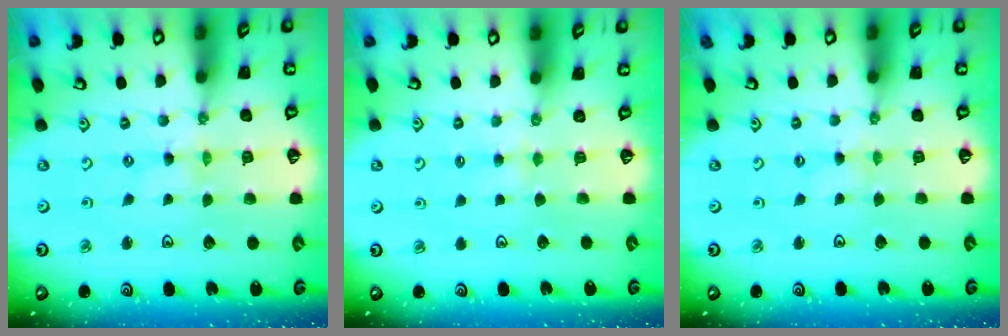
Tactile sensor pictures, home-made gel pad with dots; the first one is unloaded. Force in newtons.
{"total": 2.4, "press": 2.4, "slide": 0.4}
{"total": 1.3, "press": 1.3, "slide": 0.3}